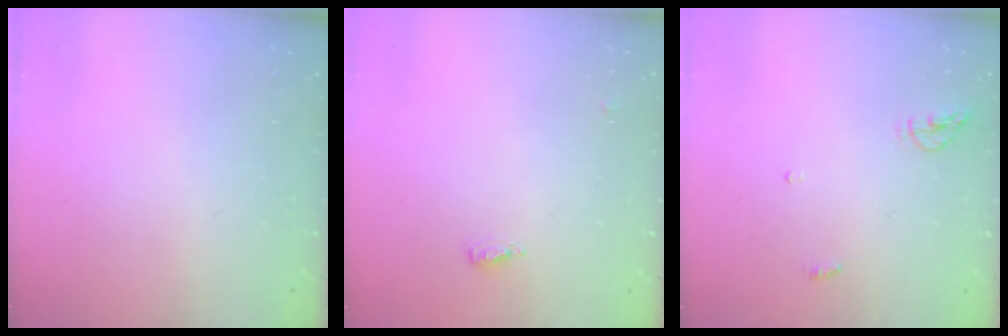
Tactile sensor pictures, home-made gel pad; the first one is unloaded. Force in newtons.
{"total": 4.7, "press": 4.6, "slide": 1.2}
{"total": 5.2, "press": 5.2, "slide": 0.7}